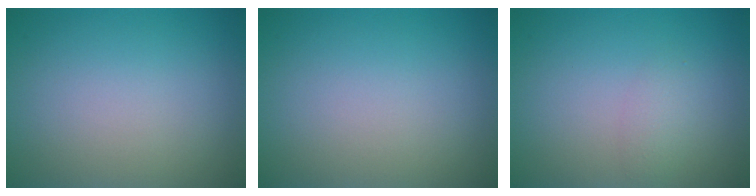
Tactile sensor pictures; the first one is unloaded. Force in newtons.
{"total": 0.0}
{"total": 1.2, "press": 1.2, "slide": 0.1}